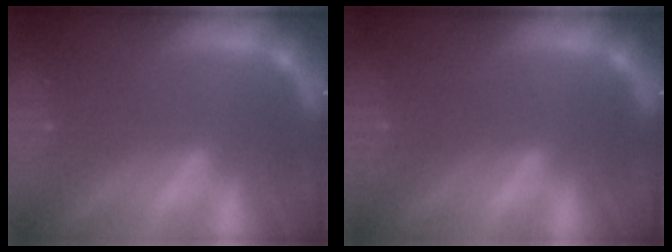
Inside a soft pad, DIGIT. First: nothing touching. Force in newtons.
{"total": 0.0}